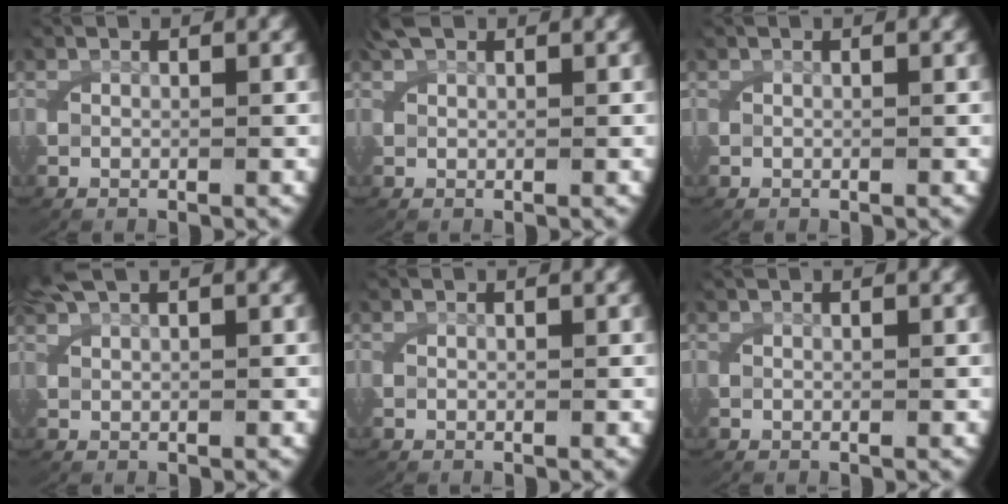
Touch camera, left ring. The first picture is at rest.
{"total": 1.2, "force": [1.1, -0.1, 0.4], "torque": [-0.014, 0.002, 0.024]}
{"total": 0.0}
{"total": 1.9, "force": [1.7, 0.1, 1.0], "torque": [-0.023, 0.009, 0.032]}
{"total": 0.0}
{"total": 0.0}